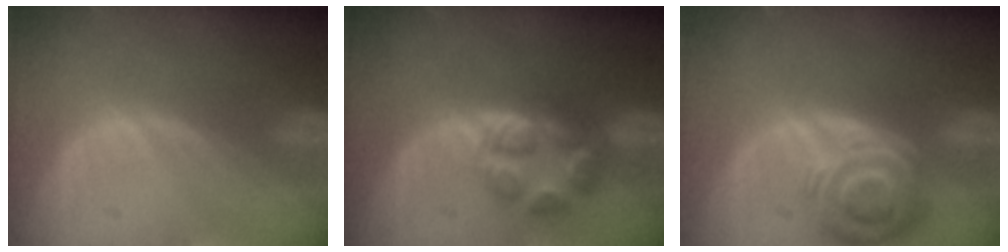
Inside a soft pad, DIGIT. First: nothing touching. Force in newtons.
{"total": 5.6, "press": 5.6, "slide": 0.4}
{"total": 8.4, "press": 7.4, "slide": 3.9}